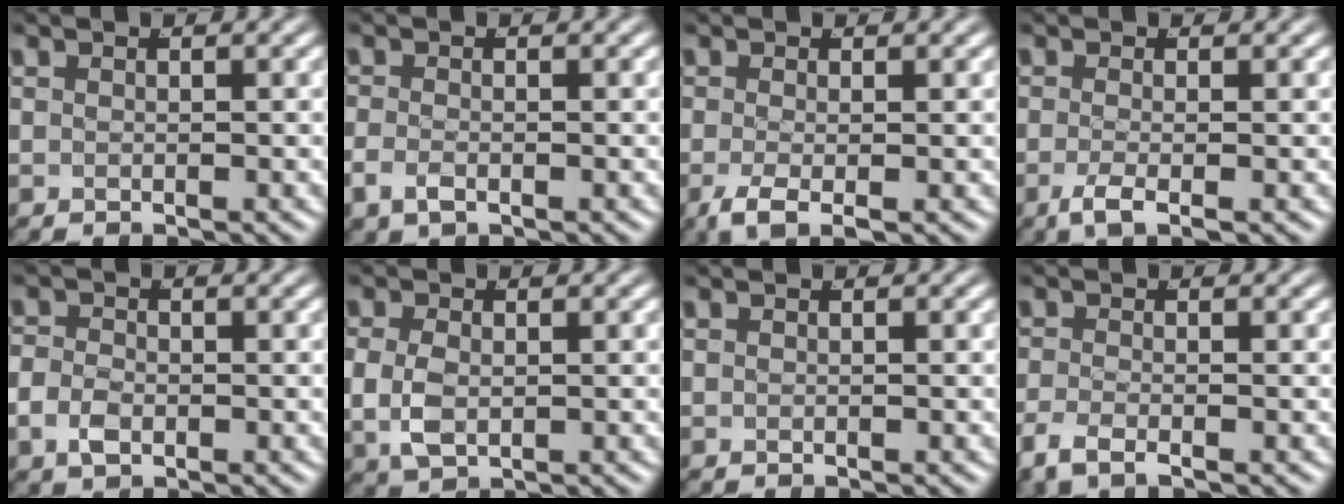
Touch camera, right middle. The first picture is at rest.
{"total": 1.8, "force": [-1.0, 0.9, 1.1], "torque": [-0.030, -0.008, -0.012]}
{"total": 2.8, "force": [-1.7, 0.7, 2.1], "torque": [-0.051, -0.022, -0.017]}
{"total": 2.2, "force": [-1.4, 0.3, 1.7], "torque": [-0.044, -0.015, -0.018]}
{"total": 2.5, "force": [-0.9, 1.9, 1.4], "torque": [-0.036, -0.011, -0.012]}
{"total": 3.2, "force": [-0.1, 2.3, 2.3], "torque": [-0.063, -0.016, 0.012]}
{"total": 0.0}
{"total": 2.4, "force": [-1.7, 0.5, 1.5], "torque": [-0.037, -0.009, -0.026]}